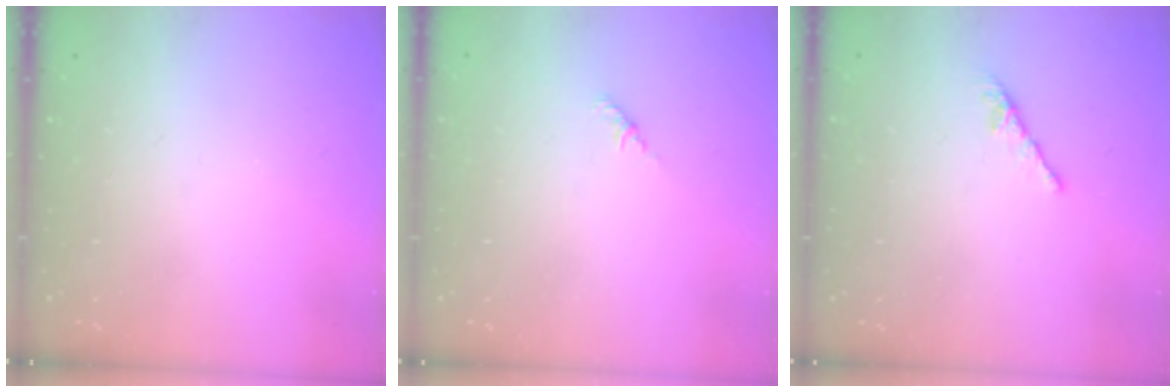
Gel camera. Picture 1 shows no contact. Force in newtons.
{"total": 1.8, "press": 1.7, "slide": 0.6}
{"total": 0.0}